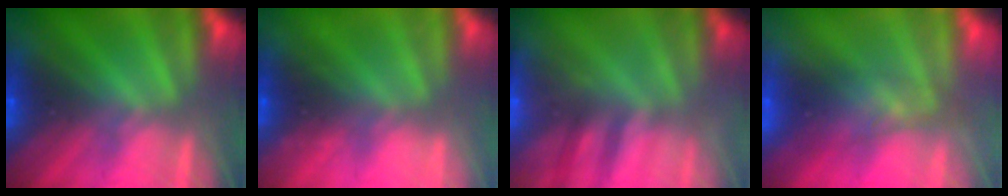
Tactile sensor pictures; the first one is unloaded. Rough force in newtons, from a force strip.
{"total": 2.2}
{"total": 2.4}
{"total": 2.5}